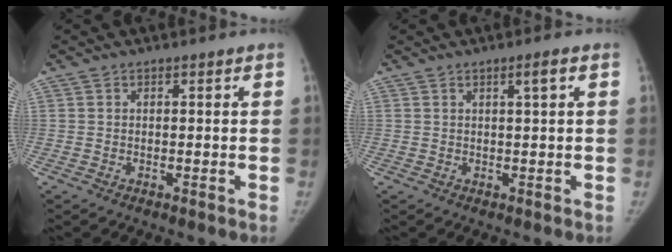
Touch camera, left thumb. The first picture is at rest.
{"total": 1.8, "force": [0.7, 0.0, 1.6], "torque": [-0.024, -0.001, 0.011]}